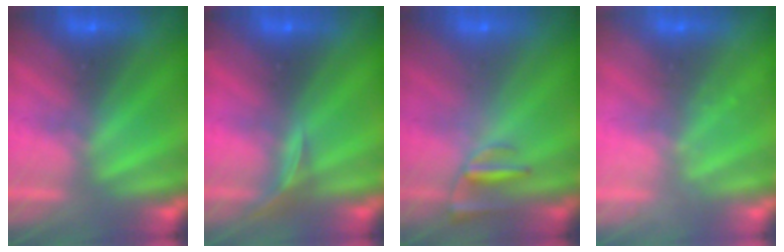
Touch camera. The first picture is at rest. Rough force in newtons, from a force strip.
{"total": 2.9}
{"total": 2.4}
{"total": 2.1}